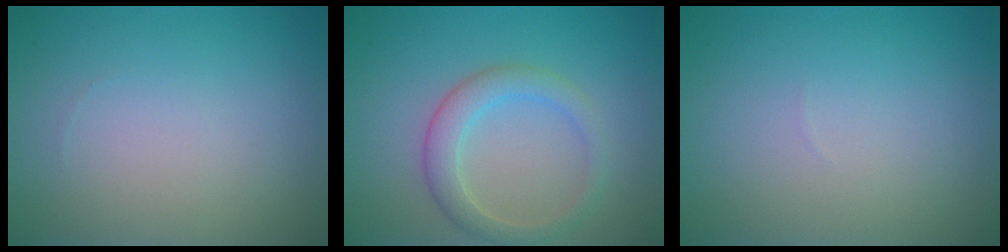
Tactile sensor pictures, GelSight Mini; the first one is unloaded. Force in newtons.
{"total": 3.0, "press": 3.0, "slide": 0.0}
{"total": 0.0}